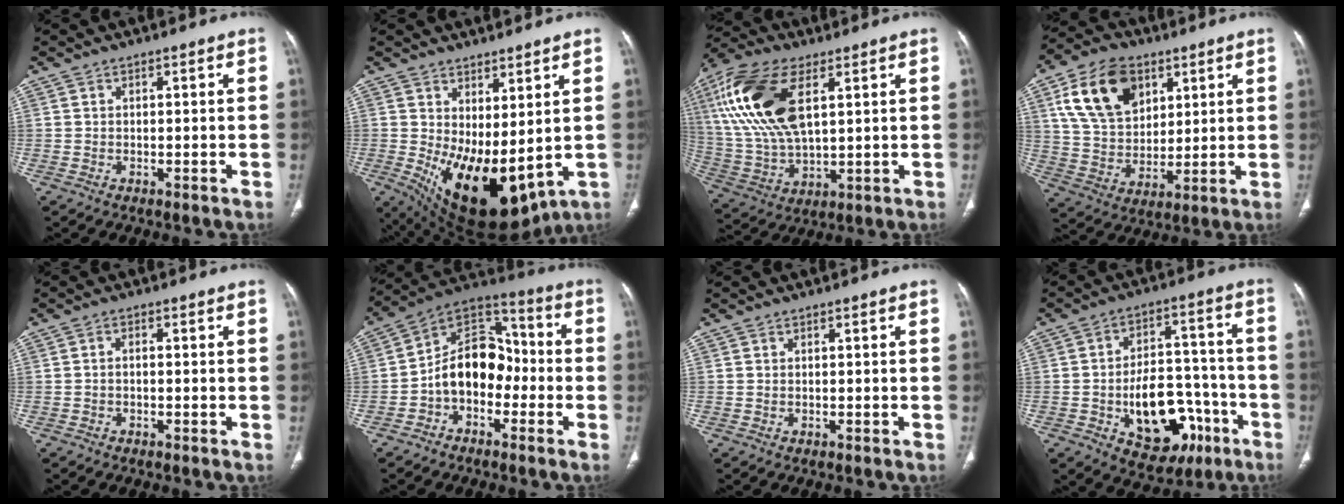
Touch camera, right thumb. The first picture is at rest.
{"total": 15.9, "force": [0.4, 7.5, 14.0], "torque": [-0.235, -0.032, 0.038]}
{"total": 20.1, "force": [6.6, 9.8, 16.2], "torque": [-0.342, -0.007, 0.129]}
{"total": 16.7, "force": [7.2, 11.1, 10.1], "torque": [-0.158, -0.017, 0.138]}
{"total": 1.1, "force": [-0.3, 0.7, 0.9], "torque": [-0.015, 0.004, -0.007]}
{"total": 13.5, "force": [-3.0, 9.6, 9.0], "torque": [-0.118, 0.059, -0.065]}
{"total": 0.0}
{"total": 18.1, "force": [-6.6, 11.1, 12.7], "torque": [-0.146, 0.051, -0.082]}